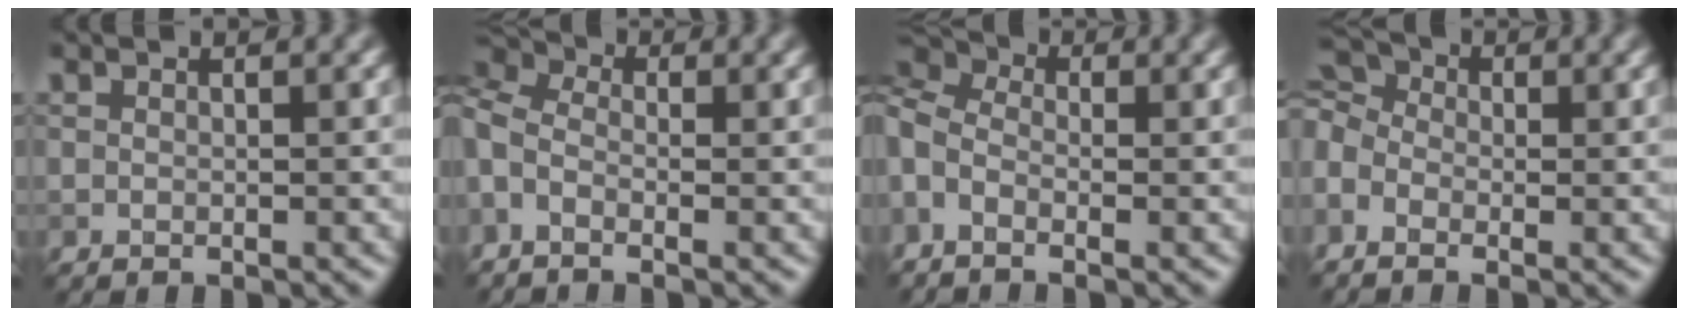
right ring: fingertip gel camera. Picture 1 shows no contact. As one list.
[{"total": 4.4, "force": [-0.4, 2.7, 3.5], "torque": [-0.097, 0.012, -0.024]}, {"total": 4.8, "force": [-0.1, 2.9, 3.9], "torque": [-0.104, 0.012, -0.017]}, {"total": 5.8, "force": [-1.4, 4.1, 3.8], "torque": [-0.099, 0.014, -0.031]}]